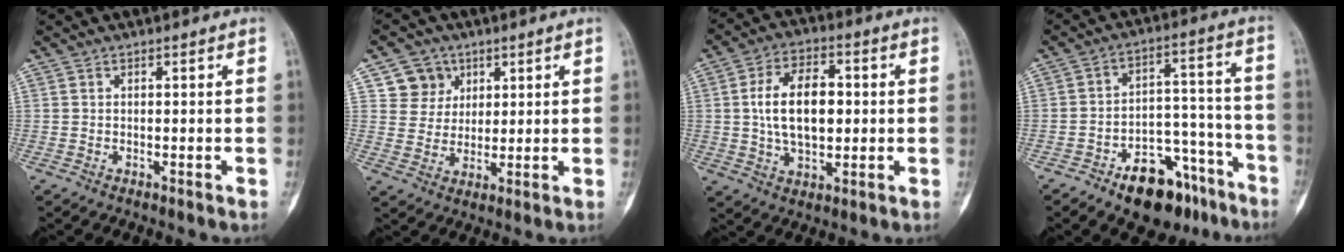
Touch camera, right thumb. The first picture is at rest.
{"total": 6.8, "force": [3.2, 5.9, 1.0], "torque": [0.014, -0.015, 0.059]}
{"total": 12.6, "force": [0.8, 7.5, 10.2], "torque": [-0.159, 0.010, 0.014]}
{"total": 15.0, "force": [-9.9, 7.8, 8.1], "torque": [-0.076, 0.088, -0.146]}